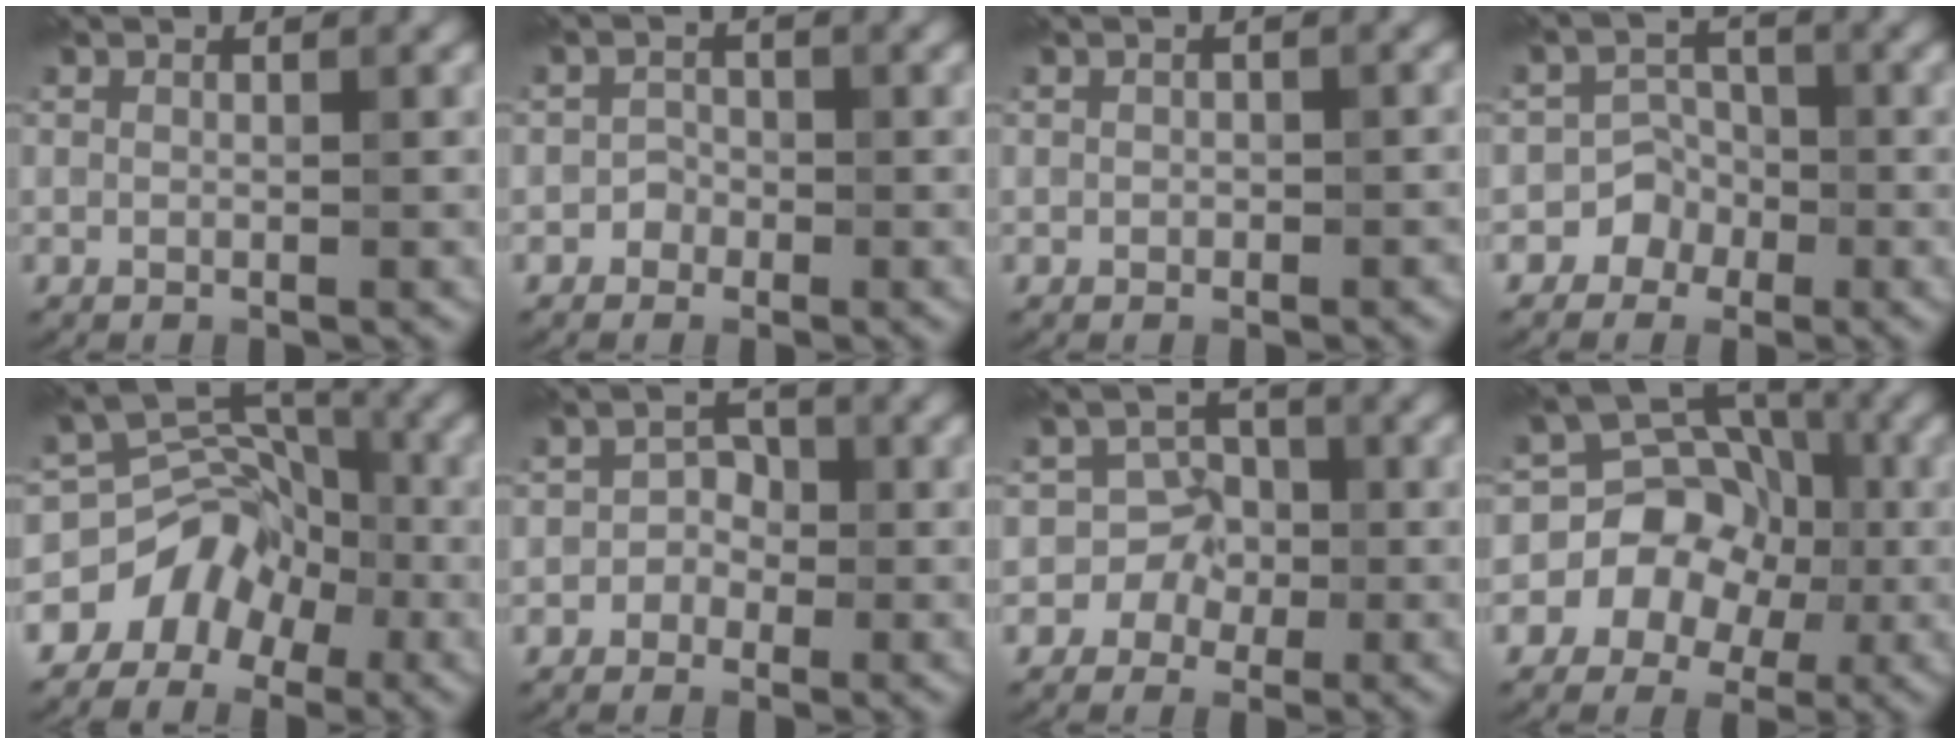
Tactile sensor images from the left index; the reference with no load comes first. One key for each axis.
{"total": 1.1, "fx": -0.6, "fy": 0.9, "fz": -0.2, "tx": 0.009, "ty": 0.010, "tz": -0.014}
{"total": 0.8, "fx": -0.5, "fy": 0.6, "fz": 0.2, "tx": -0.002, "ty": 0.004, "tz": -0.006}
{"total": 2.9, "fx": -1.4, "fy": 2.5, "fz": -0.1, "tx": 0.042, "ty": 0.020, "tz": -0.037}
{"total": 5.0, "fx": -2.9, "fy": 3.8, "fz": 1.2, "tx": 0.008, "ty": 0.023, "tz": -0.052}
{"total": 1.9, "fx": -0.7, "fy": 1.7, "fz": 0.4, "tx": 0.019, "ty": 0.012, "tz": -0.022}
{"total": 4.1, "fx": -1.5, "fy": 3.8, "fz": 0.1, "tx": 0.037, "ty": 0.021, "tz": -0.044}
{"total": 7.3, "fx": -1.6, "fy": 6.6, "fz": 2.4, "tx": -0.005, "ty": 0.029, "tz": -0.050}